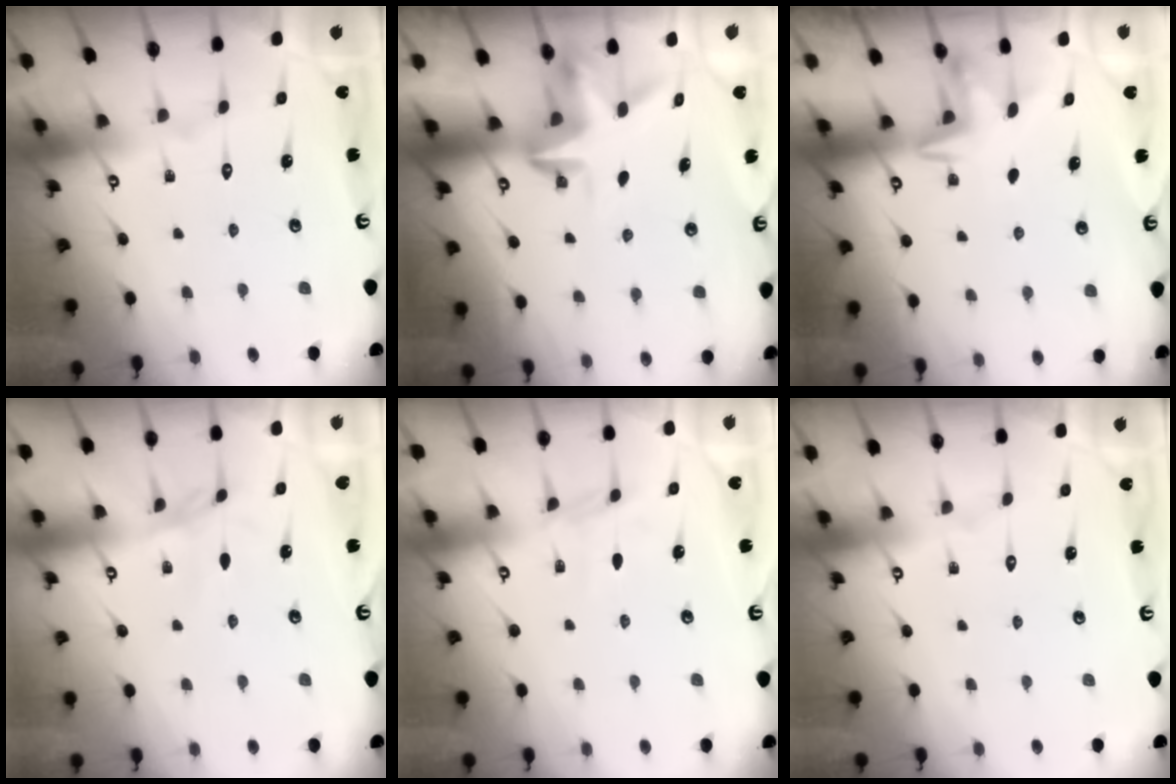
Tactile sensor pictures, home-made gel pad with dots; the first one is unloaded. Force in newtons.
{"total": 3.3, "press": 3.3, "slide": 0.4}
{"total": 3.2, "press": 3.2, "slide": 0.5}
{"total": 1.8, "press": 1.8, "slide": 0.3}
{"total": 4.0, "press": 4.0, "slide": 0.5}
{"total": 0.0}